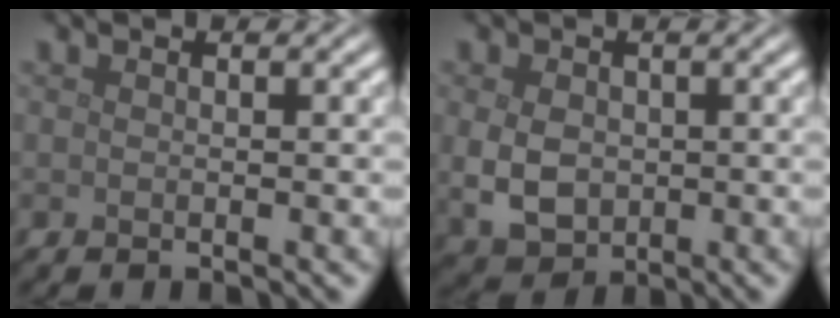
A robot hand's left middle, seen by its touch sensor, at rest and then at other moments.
{"total": 4.2, "force": [-0.3, 3.2, 2.7], "torque": [-0.064, -0.009, -0.001]}